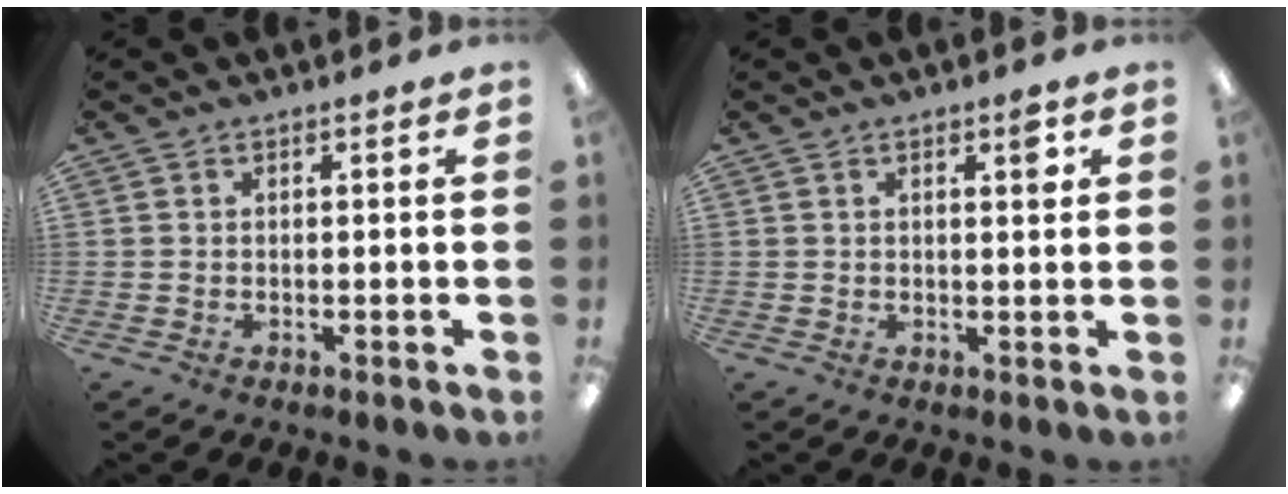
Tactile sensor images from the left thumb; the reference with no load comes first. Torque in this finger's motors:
{"motor_torque": [0.00, -0.09, -0.23, 0.05, 0.00]}